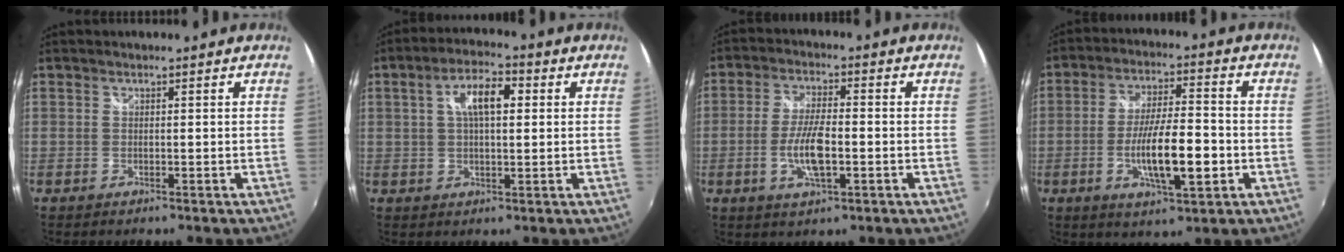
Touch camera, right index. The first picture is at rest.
{"total": 7.6, "force": [1.8, 3.2, 6.6], "torque": [-0.119, 0.018, 0.029]}
{"total": 7.8, "force": [-2.0, 2.5, 7.1], "torque": [-0.143, -0.001, -0.037]}
{"total": 11.7, "force": [-3.3, 2.6, 10.9], "torque": [-0.202, -0.009, -0.052]}